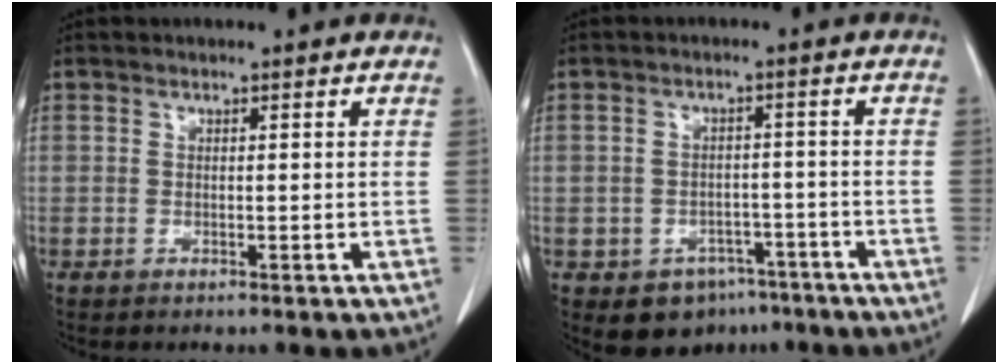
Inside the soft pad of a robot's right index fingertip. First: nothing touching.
{"total": 6.7, "force": [-4.1, 4.9, 1.8], "torque": [-0.016, 0.011, -0.049]}